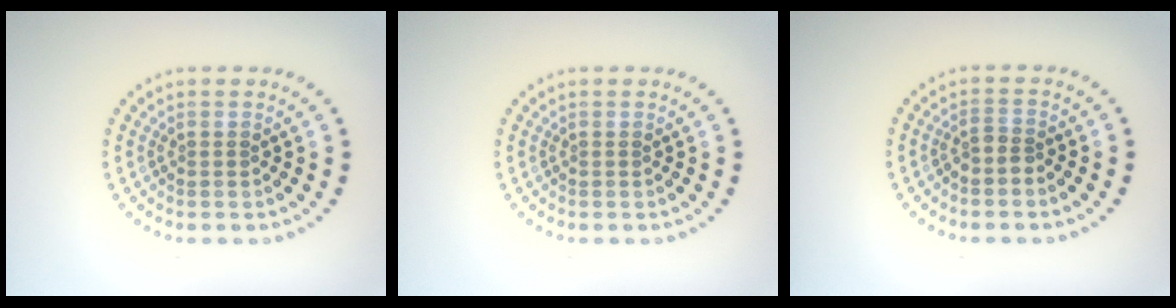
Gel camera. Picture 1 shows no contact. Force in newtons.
{"total": 0.0}
{"total": 1.5, "press": 1.1, "slide": 1.0}